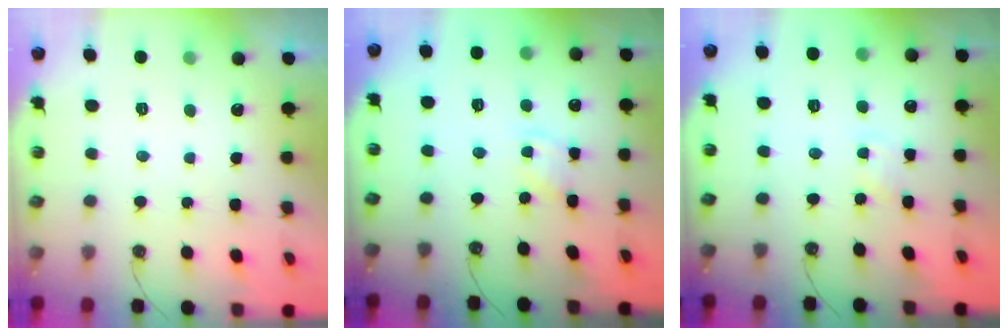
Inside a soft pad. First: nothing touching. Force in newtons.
{"total": 2.3, "press": 2.3, "slide": 0.4}
{"total": 1.5, "press": 1.4, "slide": 0.3}